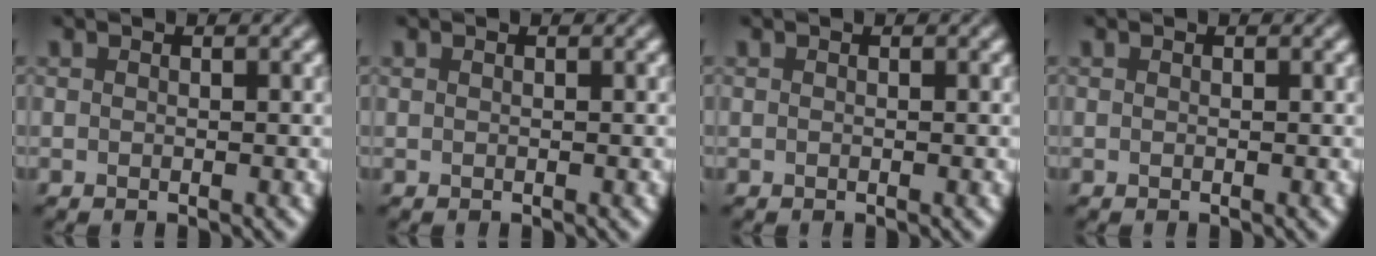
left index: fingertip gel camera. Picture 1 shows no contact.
{"total": 0.0}
{"total": 0.0}
{"total": 0.0}